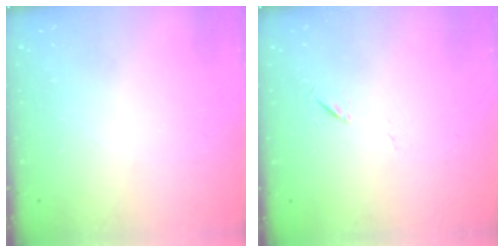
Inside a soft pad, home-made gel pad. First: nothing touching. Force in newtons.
{"total": 5.5, "press": 5.1, "slide": 2.1}